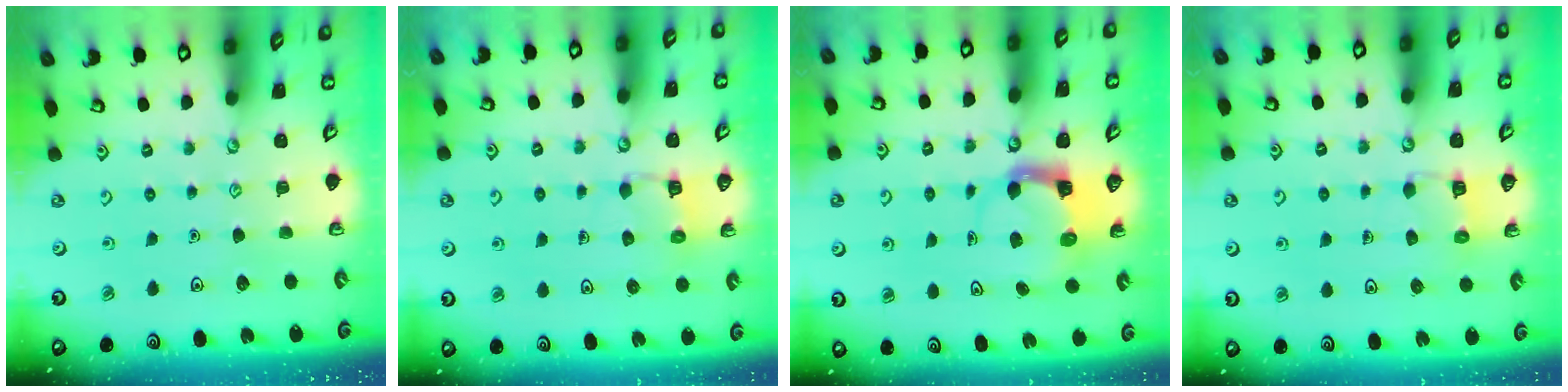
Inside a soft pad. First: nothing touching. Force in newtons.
{"total": 7.7, "press": 7.7, "slide": 0.2}
{"total": 3.6, "press": 3.6, "slide": 0.4}
{"total": 6.2, "press": 6.2, "slide": 0.3}